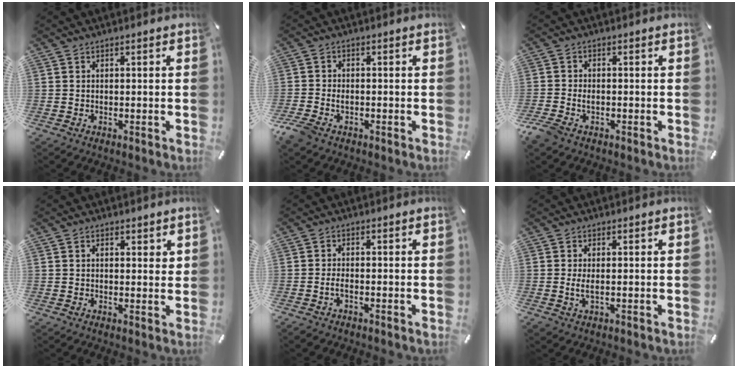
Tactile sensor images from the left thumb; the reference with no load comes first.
{"total": 3.3, "force": [-1.6, 2.2, 1.8], "torque": [-0.042, 0.004, -0.031]}
{"total": 2.9, "force": [-1.4, 2.0, 1.7], "torque": [-0.041, 0.002, -0.028]}
{"total": 1.9, "force": [1.1, 1.0, 1.2], "torque": [-0.015, -0.001, 0.018]}
{"total": 1.9, "force": [-0.9, 0.7, 1.5], "torque": [-0.027, 0.004, -0.017]}
{"total": 2.6, "force": [0.1, 0.8, 2.4], "torque": [-0.052, -0.003, -0.002]}